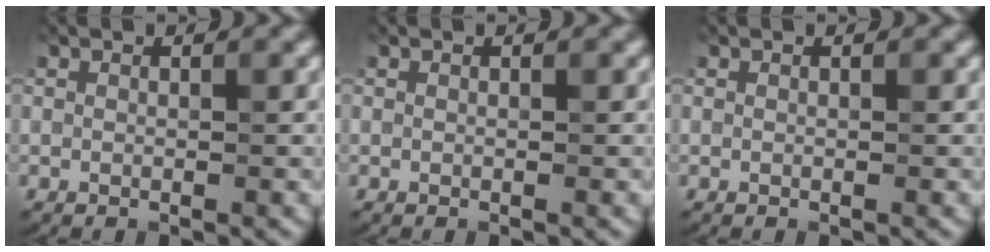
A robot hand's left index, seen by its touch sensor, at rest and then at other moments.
{"total": 0.0}
{"total": 0.0}